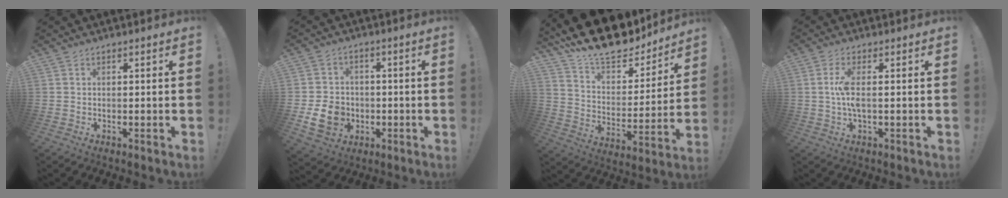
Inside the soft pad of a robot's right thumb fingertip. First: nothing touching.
{"total": 10.8, "force": [-2.6, 9.1, 5.2], "torque": [-0.102, 0.015, -0.040]}
{"total": 15.9, "force": [13.7, 5.0, 6.2], "torque": [-0.115, -0.109, 0.241]}
{"total": 6.6, "force": [0.1, 1.7, 6.4], "torque": [-0.130, -0.010, -0.004]}